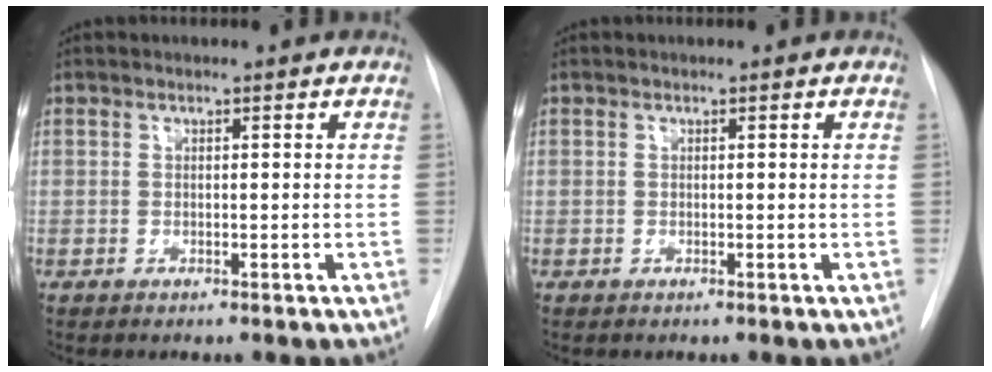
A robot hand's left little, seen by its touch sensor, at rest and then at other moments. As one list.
[{"total": 0.0}]